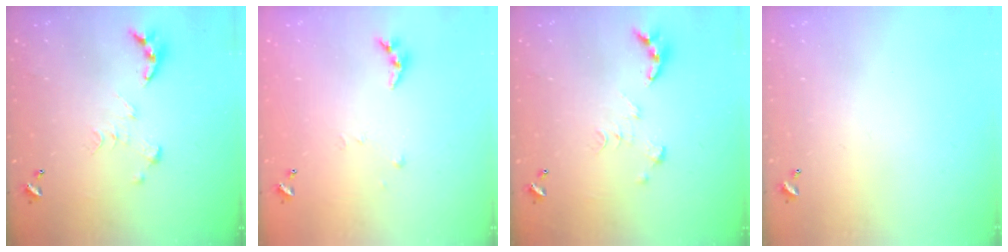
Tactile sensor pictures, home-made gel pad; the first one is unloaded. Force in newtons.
{"total": 4.7, "press": 4.7, "slide": 0.3}
{"total": 0.0}
{"total": 0.0}